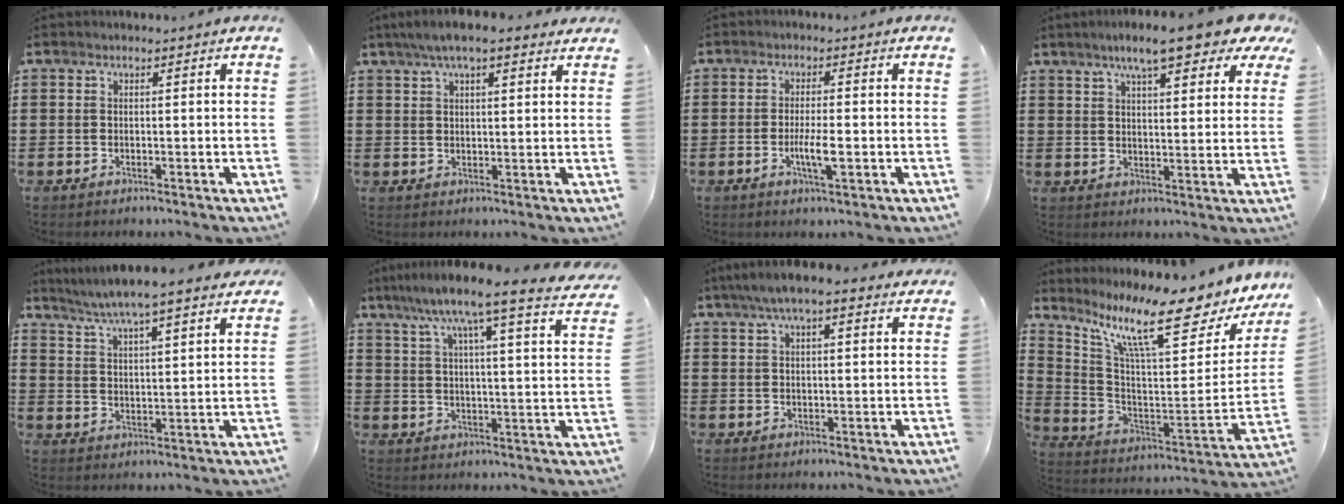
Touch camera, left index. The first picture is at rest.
{"total": 5.3, "force": [3.7, 1.3, 3.6], "torque": [-0.076, 0.005, 0.065]}
{"total": 4.4, "force": [-1.1, 0.8, 4.2], "torque": [-0.077, -0.003, -0.022]}
{"total": 9.3, "force": [7.1, 1.6, 5.8], "torque": [-0.107, -0.017, 0.123]}
{"total": 5.7, "force": [5.2, -0.2, 2.3], "torque": [-0.066, -0.025, 0.088]}
{"total": 9.3, "force": [7.6, -0.3, 5.3], "torque": [-0.125, -0.043, 0.120]}
{"total": 5.5, "force": [3.8, 1.3, 3.8], "torque": [-0.080, 0.004, 0.067]}
{"total": 13.6, "force": [9.2, 1.9, 9.9], "torque": [-0.199, -0.065, 0.144]}